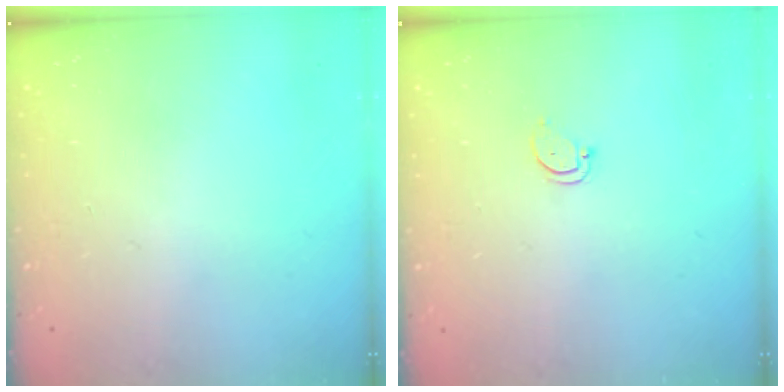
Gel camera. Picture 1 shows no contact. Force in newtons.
{"total": 2.9, "press": 2.9, "slide": 0.2}